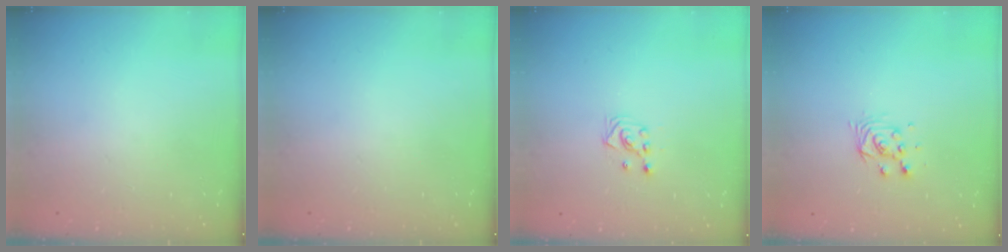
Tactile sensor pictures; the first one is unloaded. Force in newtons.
{"total": 0.0}
{"total": 2.9, "press": 2.9, "slide": 0.3}
{"total": 4.2, "press": 4.2, "slide": 0.3}